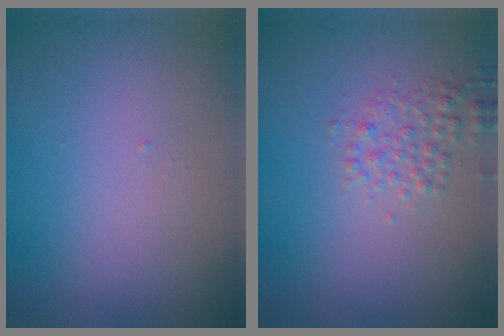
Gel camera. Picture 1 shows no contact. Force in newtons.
{"total": 2.0, "press": 2.0, "slide": 0.1}